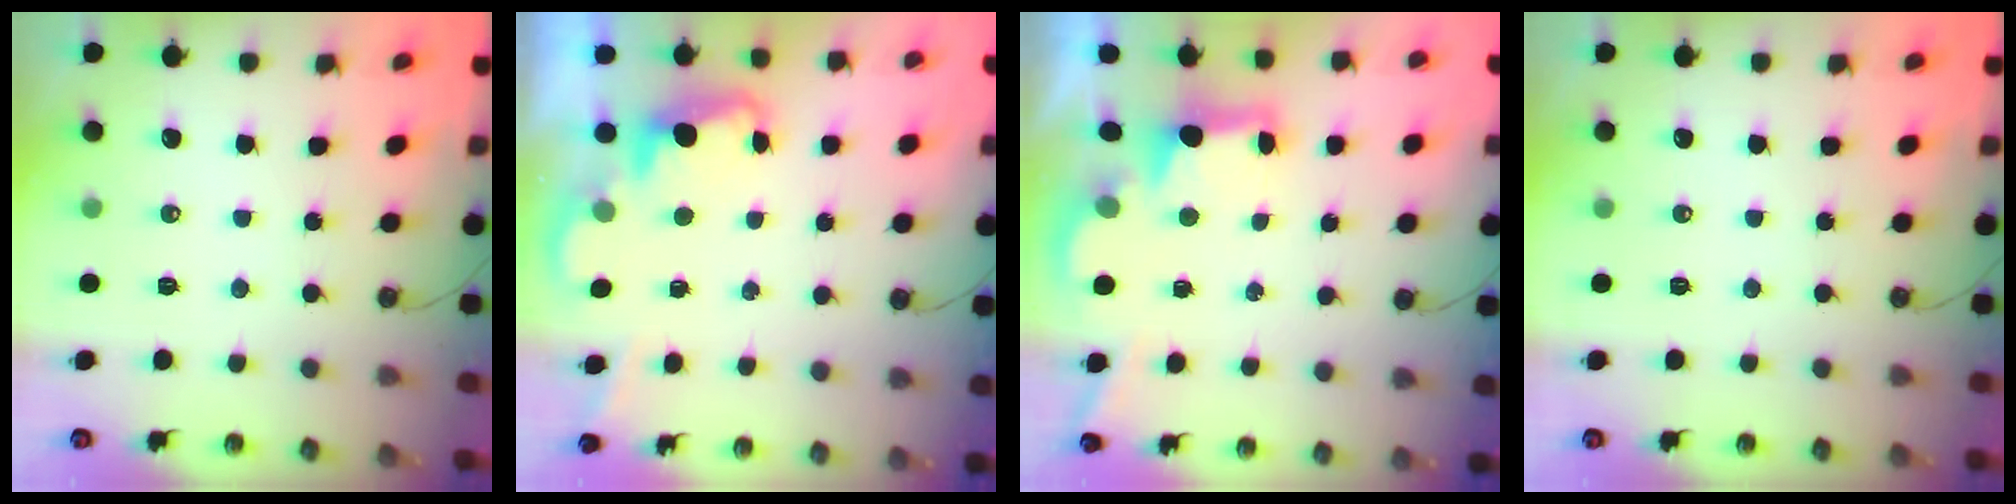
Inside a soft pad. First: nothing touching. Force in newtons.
{"total": 2.5, "press": 2.4, "slide": 0.5}
{"total": 2.5, "press": 2.4, "slide": 0.7}
{"total": 0.0}